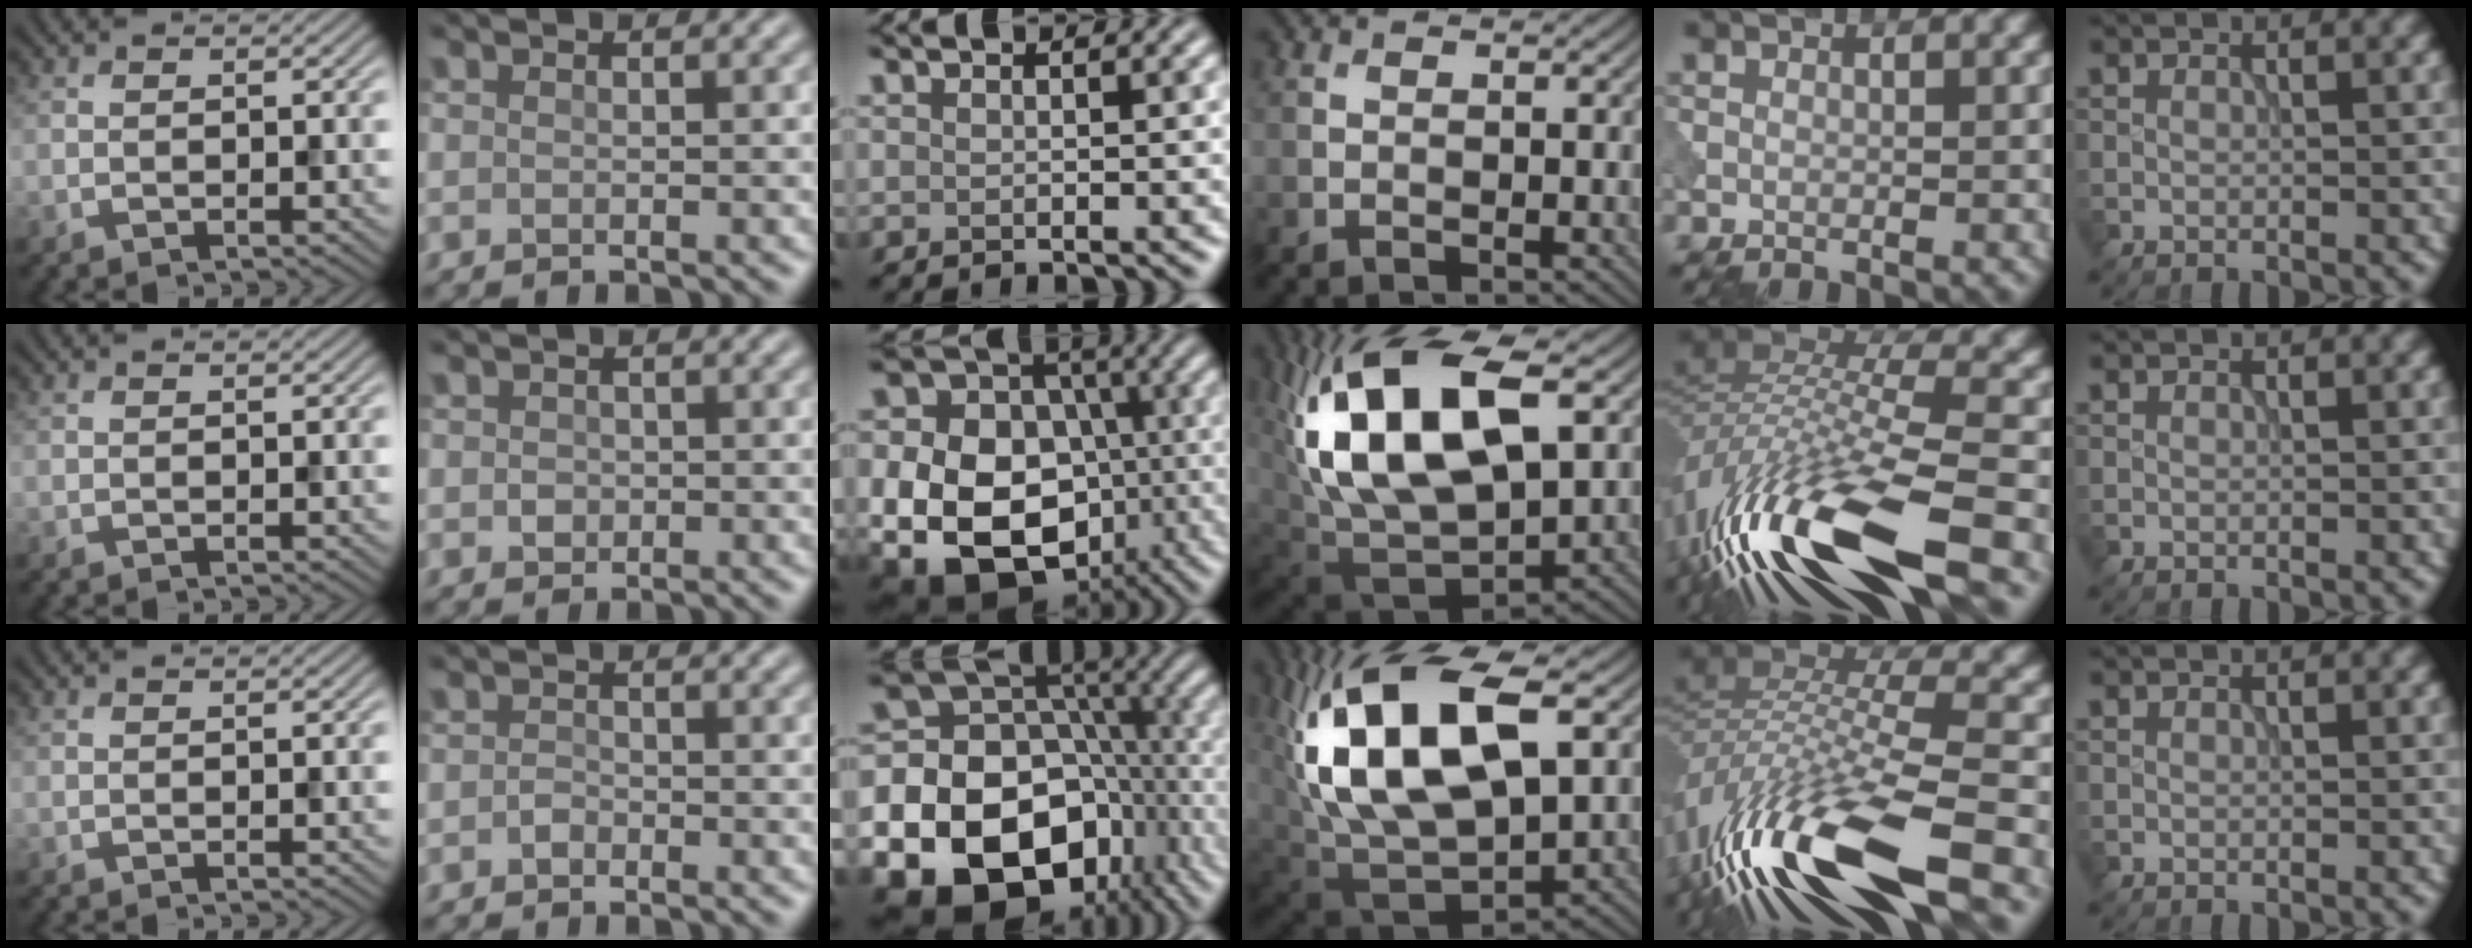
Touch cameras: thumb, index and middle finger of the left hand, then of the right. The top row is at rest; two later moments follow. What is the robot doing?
{"motion": "extract", "object": "peg toy"}